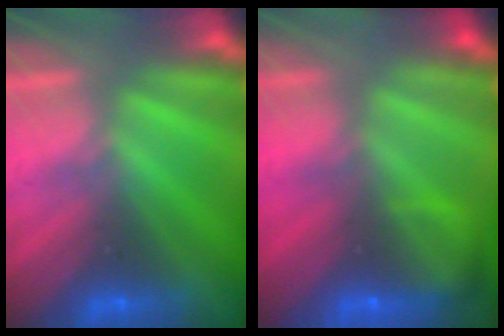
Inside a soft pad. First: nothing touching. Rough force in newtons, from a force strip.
{"total": 5.9}